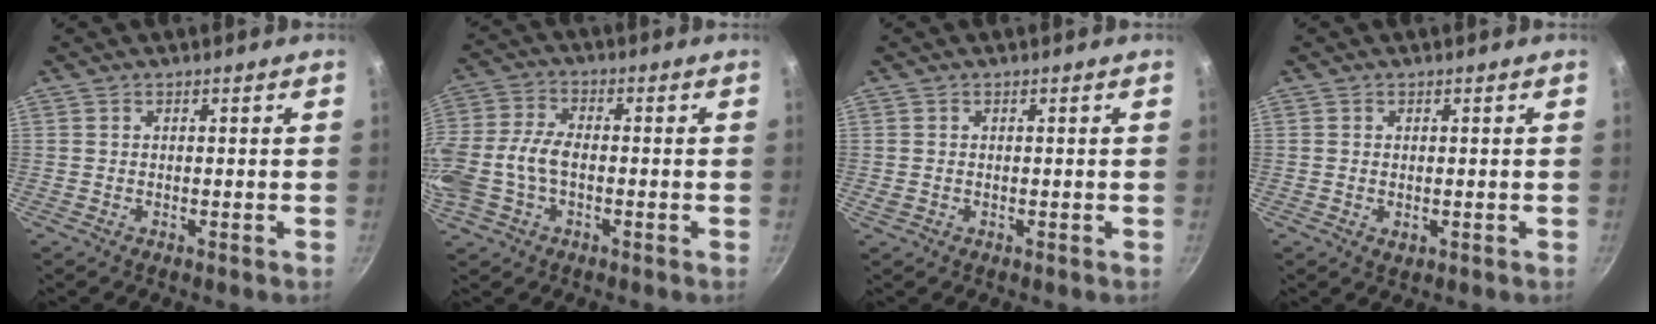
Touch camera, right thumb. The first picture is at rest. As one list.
[{"total": 11.4, "force": [-2.4, 7.0, 8.6], "torque": [-0.188, 0.025, -0.055]}, {"total": 0.8, "force": [-0.1, 0.7, 0.5], "torque": [-0.008, 0.001, 0.000]}, {"total": 1.2, "force": [-0.1, 0.8, 0.8], "torque": [-0.013, -0.002, 0.000]}]